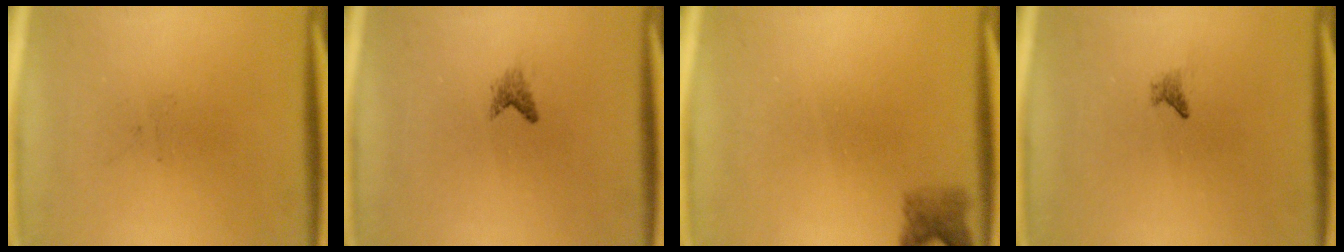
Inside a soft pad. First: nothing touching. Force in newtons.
{"total": 1.0}
{"total": 2.3}
{"total": 0.8}